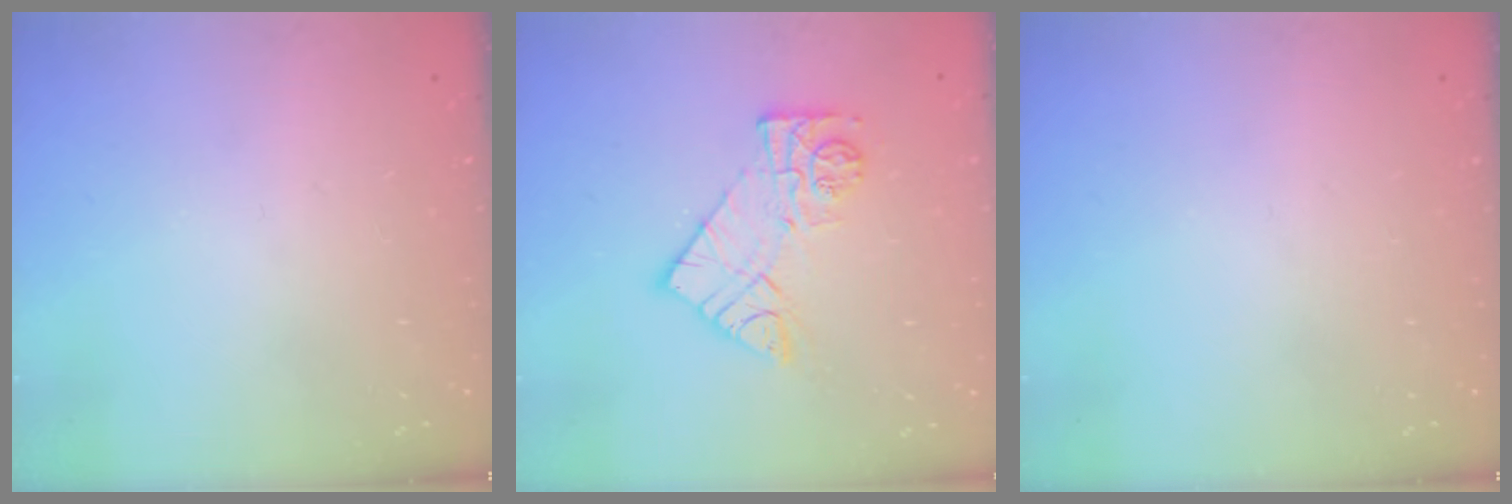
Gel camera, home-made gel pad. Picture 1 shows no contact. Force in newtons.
{"total": 11.2, "press": 11.2, "slide": 0.8}
{"total": 0.0}